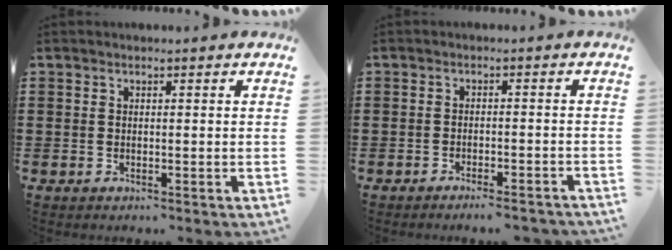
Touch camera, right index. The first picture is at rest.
{"total": 2.2, "force": [-2.1, -0.2, 0.7], "torque": [-0.012, -0.001, -0.041]}